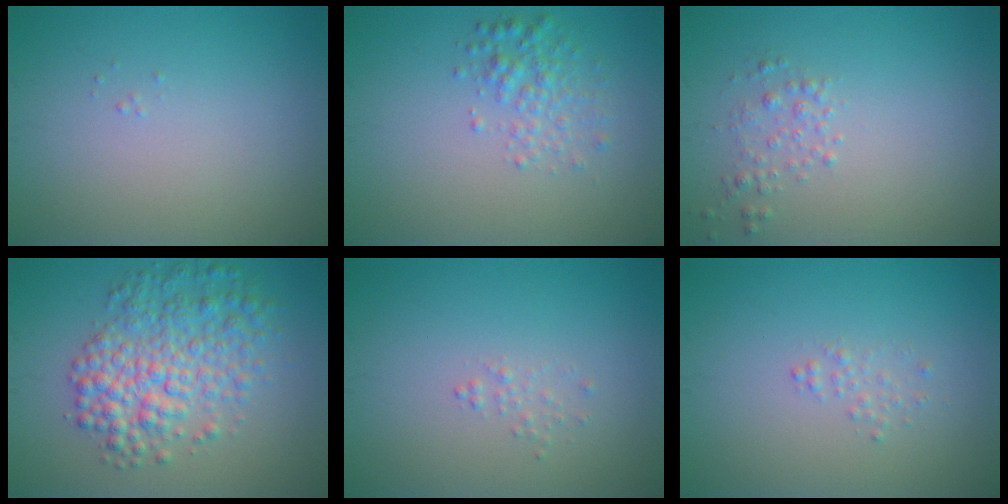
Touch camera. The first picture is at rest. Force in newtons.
{"total": 2.4, "press": 2.4, "slide": 0.1}
{"total": 1.4, "press": 1.4, "slide": 0.0}
{"total": 6.1, "press": 6.1, "slide": 0.1}
{"total": 0.7, "press": 0.7, "slide": 0.1}
{"total": 0.9, "press": 0.9, "slide": 0.0}